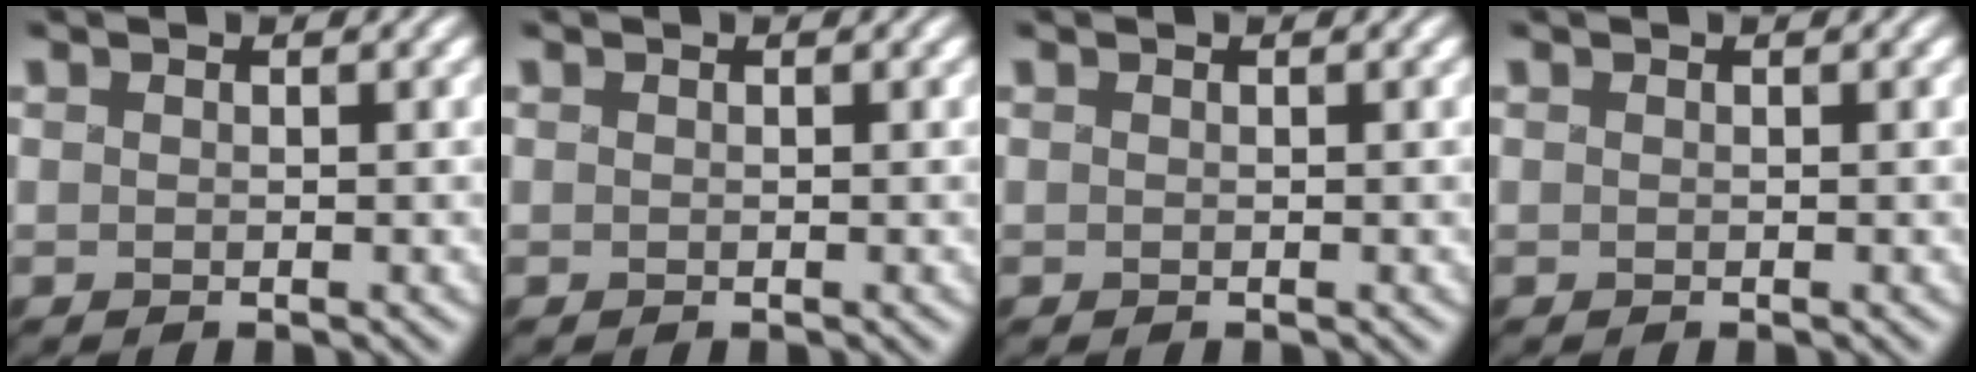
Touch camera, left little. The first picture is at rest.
{"total": 0.0}
{"total": 0.0}
{"total": 0.0}